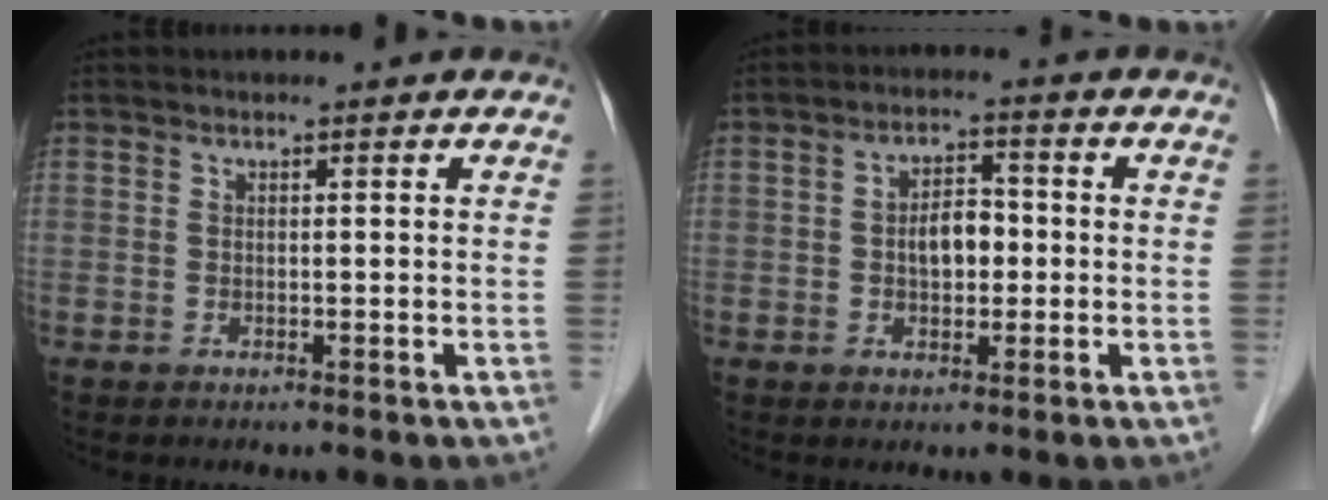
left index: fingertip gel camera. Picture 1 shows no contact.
{"total": 4.7, "force": [-0.5, 2.7, 3.8], "torque": [-0.067, 0.011, -0.009]}